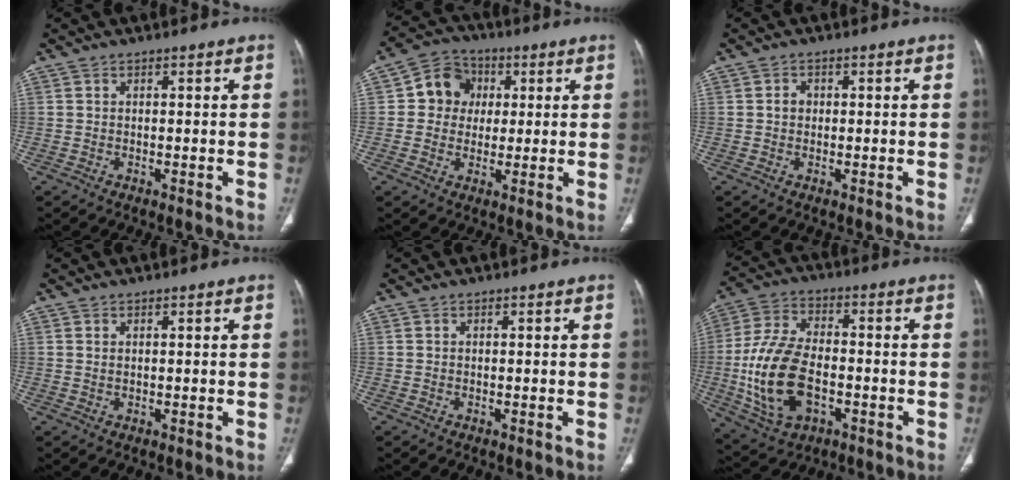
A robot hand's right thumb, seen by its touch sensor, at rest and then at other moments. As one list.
[{"total": 8.8, "force": [1.5, 8.0, 3.4], "torque": [-0.022, 0.007, 0.015]}, {"total": 1.6, "force": [0.1, 1.4, 0.8], "torque": [-0.008, 0.006, 0.000]}, {"total": 0.6, "force": [0.3, 0.3, 0.4], "torque": [-0.008, 0.000, 0.008]}, {"total": 0.0}, {"total": 17.1, "force": [-3.6, 10.1, 13.3], "torque": [-0.267, 0.015, -0.058]}]